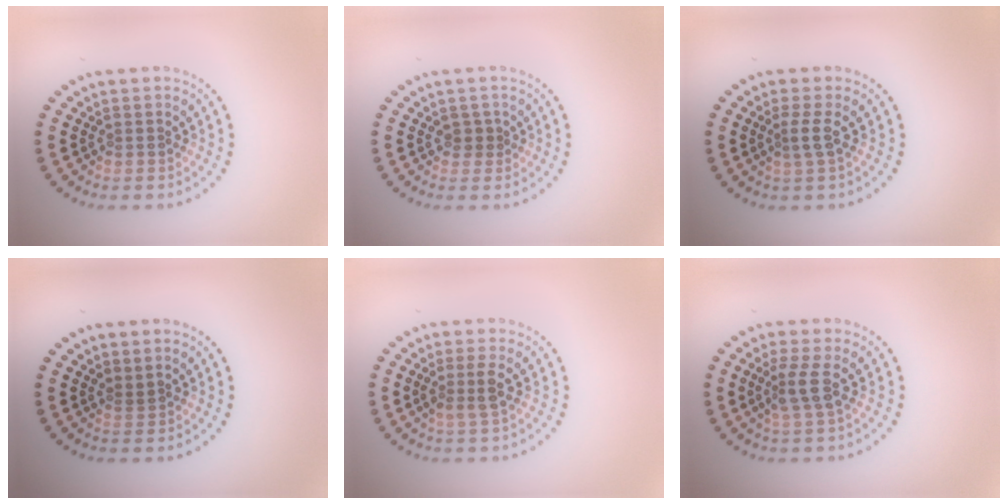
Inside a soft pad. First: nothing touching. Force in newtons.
{"total": 0.7, "press": 0.5, "slide": 0.5}
{"total": 1.7, "press": 1.1, "slide": 1.3}
{"total": 0.7, "press": 0.3, "slide": 0.6}
{"total": 1.9, "press": 1.6, "slide": 1.1}
{"total": 2.4, "press": 1.7, "slide": 1.7}